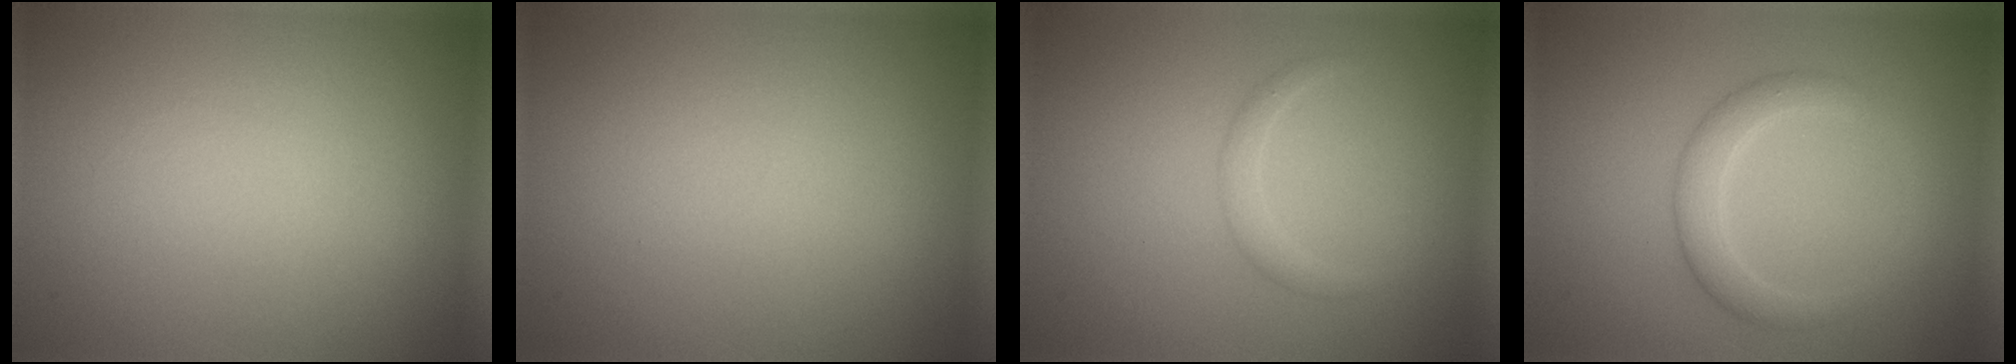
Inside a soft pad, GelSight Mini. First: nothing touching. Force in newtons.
{"total": 0.0}
{"total": 1.2, "press": 1.2, "slide": 0.1}
{"total": 2.7, "press": 2.7, "slide": 0.1}